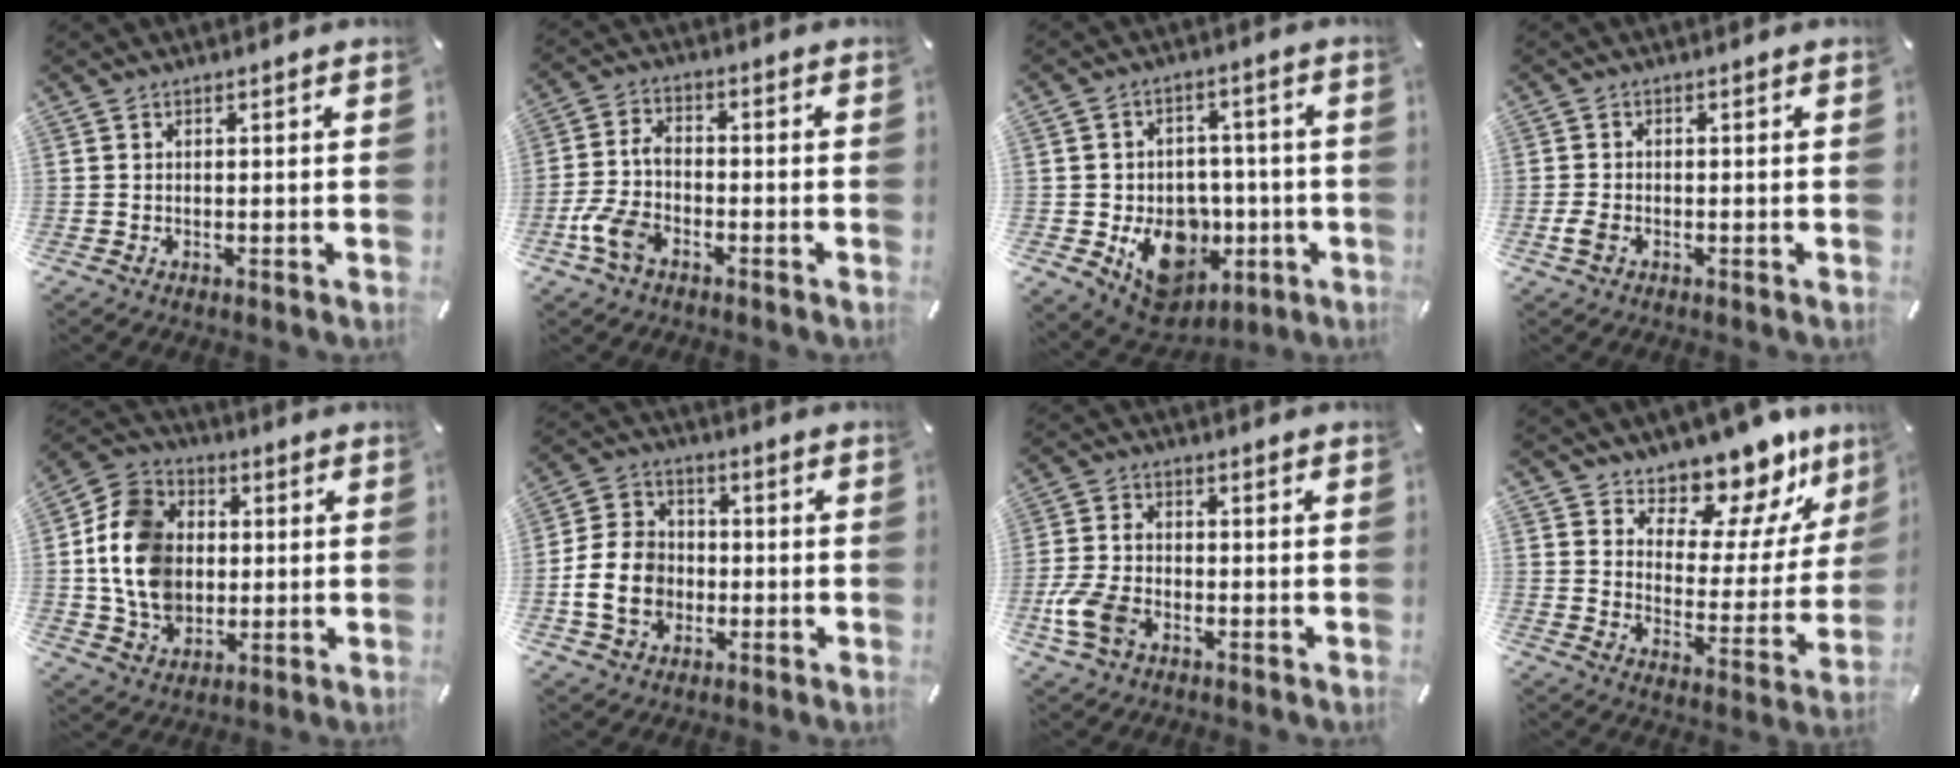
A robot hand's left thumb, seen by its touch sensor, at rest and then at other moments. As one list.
[{"total": 7.5, "force": [-3.5, 4.4, 5.0], "torque": [-0.118, 0.014, -0.070]}, {"total": 14.3, "force": [-4.1, 11.7, 7.0], "torque": [-0.086, 0.011, -0.056]}, {"total": 2.5, "force": [-1.0, 1.5, 1.8], "torque": [-0.042, -0.001, -0.019]}, {"total": 14.1, "force": [-0.1, 11.9, 7.7], "torque": [-0.184, 0.016, -0.004]}, {"total": 11.5, "force": [-3.0, 9.3, 6.0], "torque": [-0.143, 0.021, -0.056]}, {"total": 8.0, "force": [-3.3, 5.2, 5.1], "torque": [-0.117, 0.012, -0.062]}, {"total": 11.0, "force": [10.1, 4.3, 1.2], "torque": [-0.018, -0.110, 0.175]}]